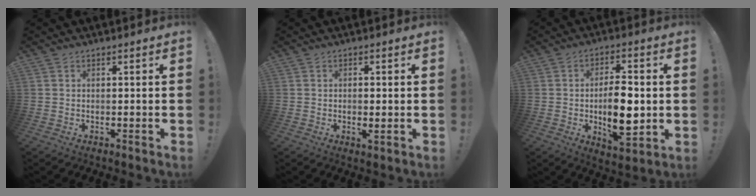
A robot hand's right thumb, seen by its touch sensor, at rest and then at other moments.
{"total": 1.7, "force": [0.0, 0.6, 1.6], "torque": [-0.019, -0.001, -0.002]}
{"total": 13.7, "force": [-1.1, 6.2, 12.2], "torque": [-0.203, -0.003, -0.024]}